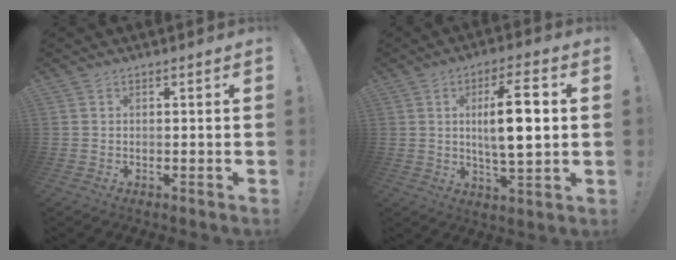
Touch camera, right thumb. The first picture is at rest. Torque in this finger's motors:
{"motor_torque": [-0.22, 0.58, 0.55, 0.42, 0.27]}